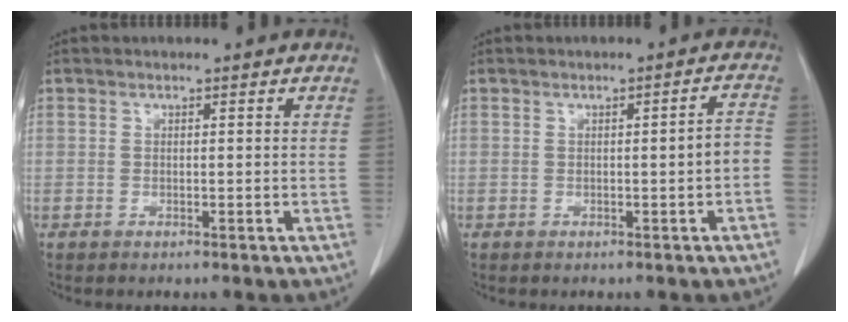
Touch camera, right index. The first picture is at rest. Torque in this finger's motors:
{"motor_torque": [0.35, -0.26, 0.02, 0.05]}